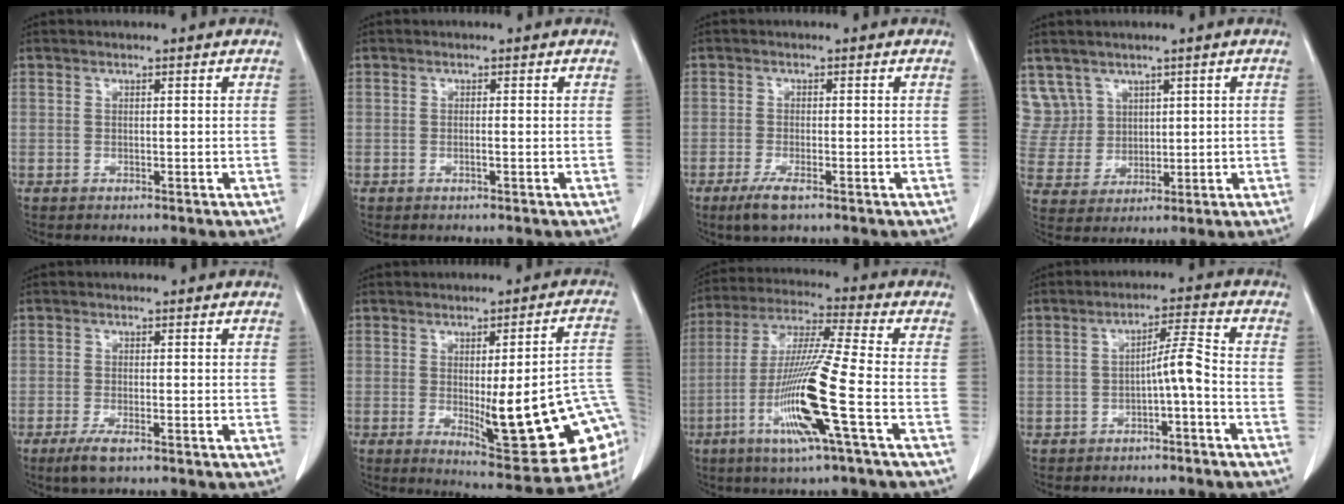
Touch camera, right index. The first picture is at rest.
{"total": 0.6, "force": [-0.2, -0.1, 0.5], "torque": [-0.008, 0.002, -0.005]}
{"total": 3.7, "force": [-2.3, 0.7, 2.7], "torque": [-0.057, -0.008, -0.041]}
{"total": 7.2, "force": [4.1, 5.9, -0.1], "torque": [-0.001, 0.018, 0.099]}
{"total": 3.3, "force": [-2.1, 0.7, 2.4], "torque": [-0.049, -0.007, -0.037]}
{"total": 20.2, "force": [-3.6, 3.8, 19.5], "torque": [-0.180, 0.004, -0.028]}
{"total": 14.7, "force": [-5.0, -1.1, 13.8], "torque": [-0.278, -0.019, -0.102]}
{"total": 4.5, "force": [-1.7, -0.1, 4.2], "torque": [-0.066, 0.014, -0.024]}